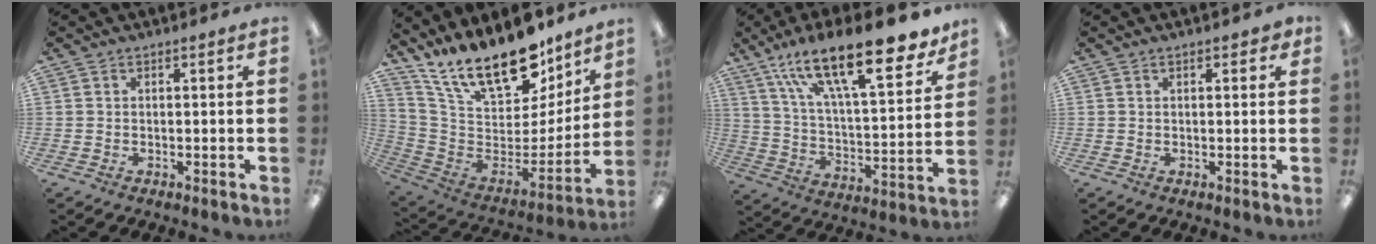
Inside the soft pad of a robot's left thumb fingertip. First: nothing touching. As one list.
[{"total": 22.3, "force": [17.1, 8.6, 11.4], "torque": [-0.200, -0.120, 0.306]}, {"total": 25.4, "force": [17.4, 7.6, 16.9], "torque": [-0.259, -0.109, 0.284]}, {"total": 1.7, "force": [1.0, 0.7, 1.1], "torque": [-0.006, -0.004, 0.014]}]